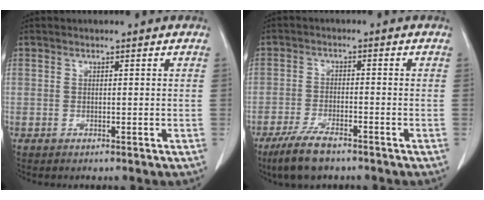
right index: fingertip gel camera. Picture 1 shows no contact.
{"total": 6.3, "force": [-4.7, 1.7, 3.9], "torque": [-0.079, -0.008, -0.082]}